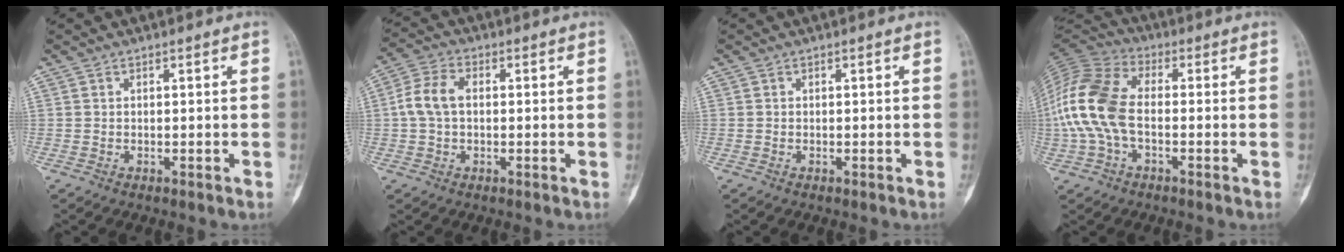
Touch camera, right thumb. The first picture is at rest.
{"total": 6.7, "force": [0.3, 4.4, 5.0], "torque": [-0.107, 0.020, -0.001]}
{"total": 0.0}
{"total": 14.7, "force": [-1.4, 8.7, 11.8], "torque": [-0.265, 0.033, -0.035]}